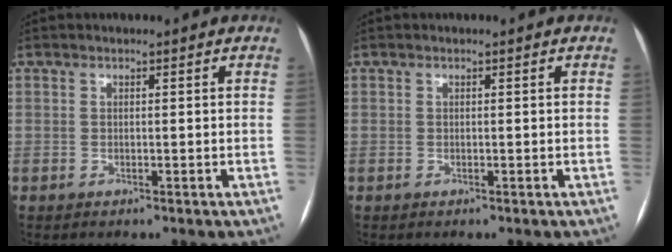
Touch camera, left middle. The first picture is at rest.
{"total": 0.0}